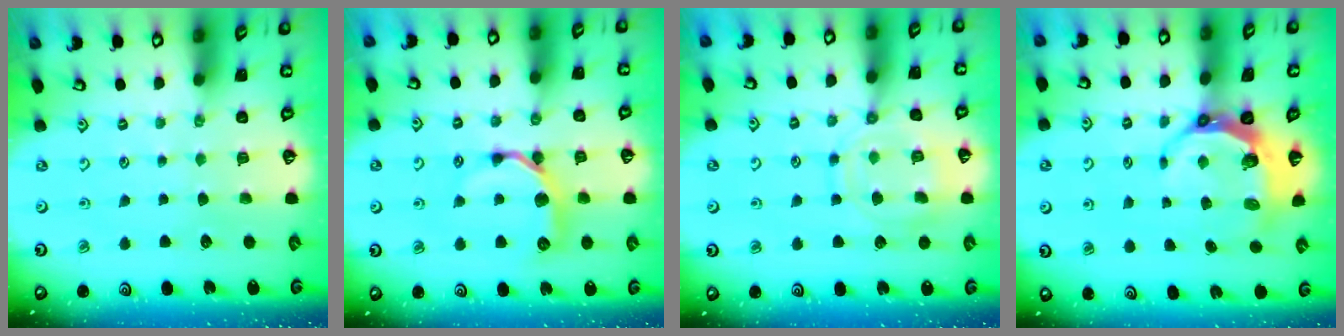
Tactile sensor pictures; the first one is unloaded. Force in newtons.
{"total": 9.9, "press": 9.9, "slide": 0.3}
{"total": 13.1, "press": 13.0, "slide": 1.2}
{"total": 7.4, "press": 6.7, "slide": 3.1}